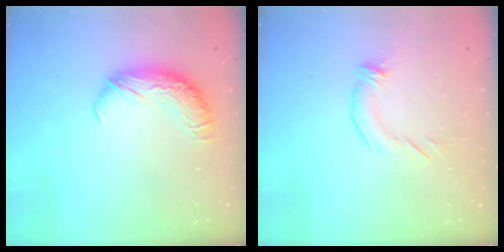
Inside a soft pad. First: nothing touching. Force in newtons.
{"total": 2.4, "press": 2.3, "slide": 0.9}